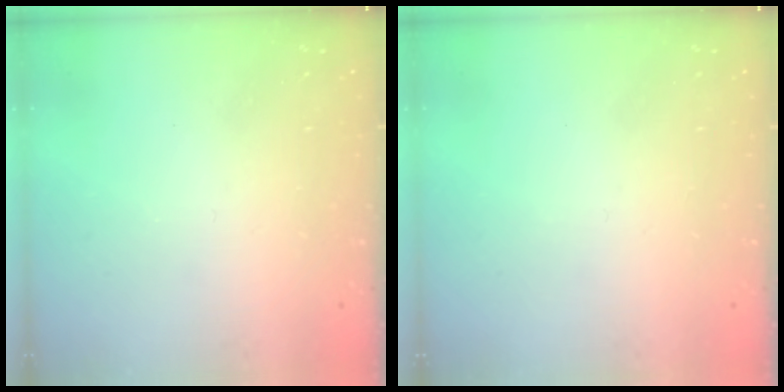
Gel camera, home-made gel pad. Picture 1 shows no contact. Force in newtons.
{"total": 0.0}